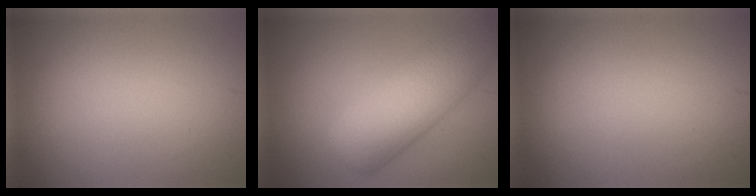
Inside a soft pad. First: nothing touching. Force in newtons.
{"total": 8.4, "press": 8.4, "slide": 0.4}
{"total": 0.0}